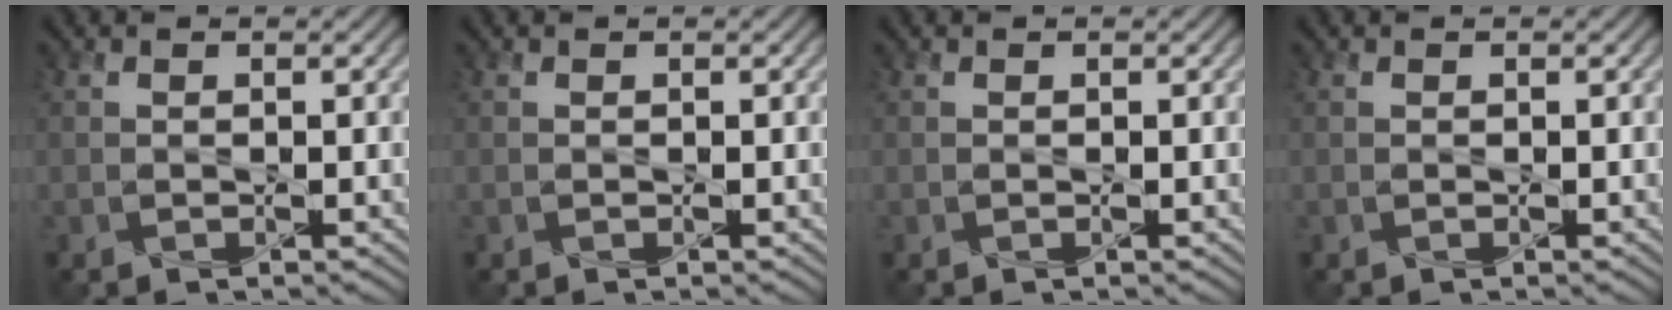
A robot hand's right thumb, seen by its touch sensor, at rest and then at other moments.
{"total": 0.0}
{"total": 0.0}
{"total": 0.0}